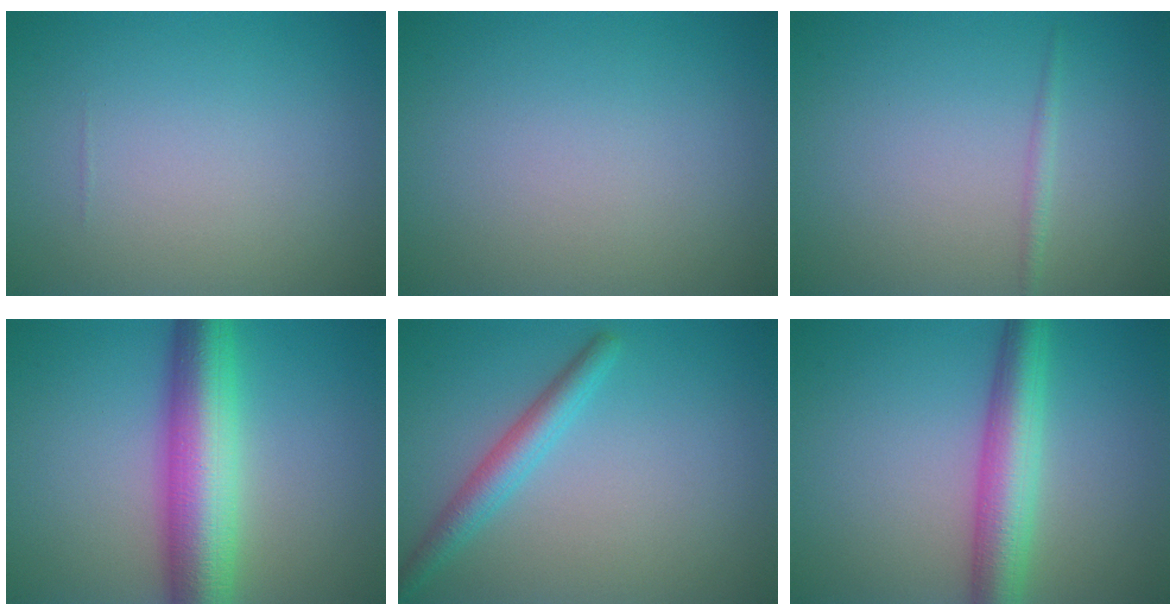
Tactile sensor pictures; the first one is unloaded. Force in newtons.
{"total": 0.0}
{"total": 0.8, "press": 0.8, "slide": 0.1}
{"total": 8.9, "press": 8.9, "slide": 0.1}
{"total": 2.8, "press": 2.8, "slide": 0.1}
{"total": 5.6, "press": 5.6, "slide": 0.3}